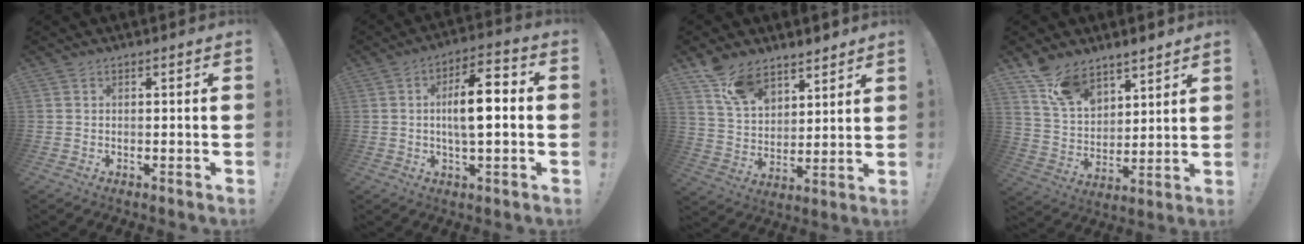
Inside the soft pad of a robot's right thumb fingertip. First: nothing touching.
{"total": 10.8, "force": [0.3, 3.9, 10.0], "torque": [-0.157, 0.007, -0.001]}
{"total": 12.0, "force": [9.3, 6.4, 4.1], "torque": [-0.081, -0.060, 0.180]}
{"total": 11.6, "force": [9.4, 5.8, 3.6], "torque": [-0.080, -0.063, 0.183]}